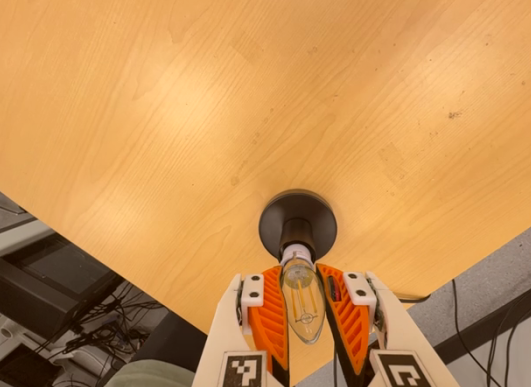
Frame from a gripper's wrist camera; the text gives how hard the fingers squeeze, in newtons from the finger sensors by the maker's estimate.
{"total": 20.5, "left": 19.1, "right": 22.0}